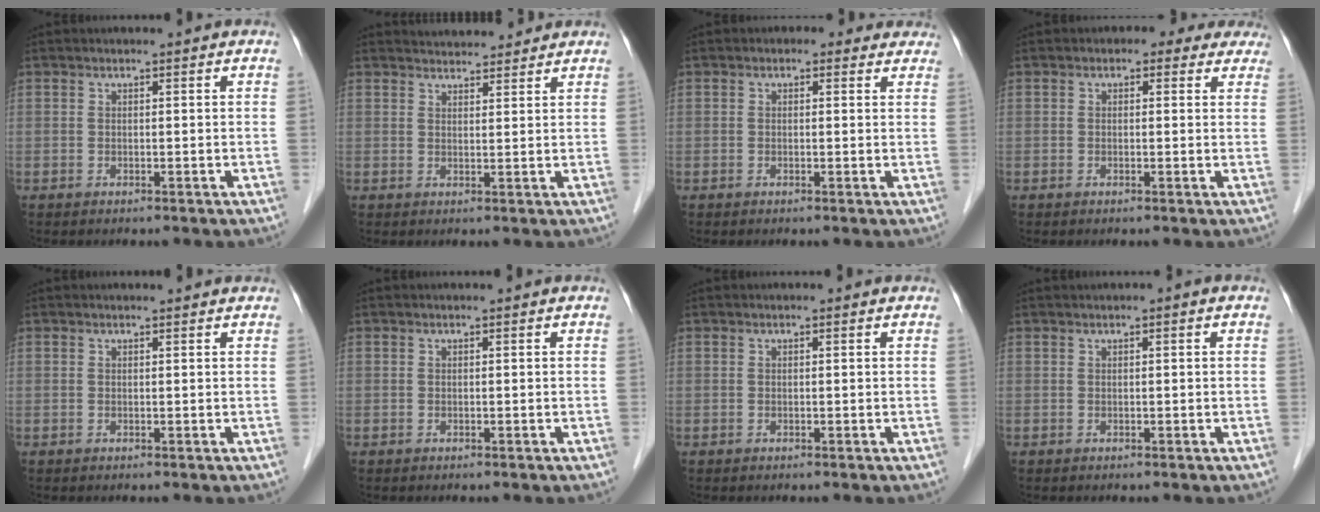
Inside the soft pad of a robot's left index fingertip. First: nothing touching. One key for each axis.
{"total": 5.8, "fx": 5.6, "fy": 1.3, "fz": 0.9, "tx": -0.011, "ty": 0.019, "tz": 0.073}
{"total": 2.7, "fx": 2.0, "fy": 1.7, "fz": 0.6, "tx": 0.005, "ty": 0.007, "tz": 0.009}
{"total": 4.4, "fx": 3.3, "fy": 2.6, "fz": 1.1, "tx": 0.003, "ty": 0.009, "tz": 0.022}
{"total": 1.6, "fx": 1.5, "fy": 0.2, "fz": 0.2, "tx": -0.011, "ty": 0.004, "tz": 0.016}
{"total": 0.0}
{"total": 0.0}
{"total": 0.7, "fx": 0.4, "fy": 0.1, "fz": 0.6, "tx": -0.011, "ty": 0.005, "tz": 0.005}